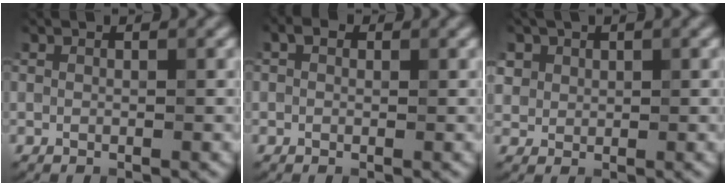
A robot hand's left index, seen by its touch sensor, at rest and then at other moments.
{"total": 0.9, "force": [0.3, 0.6, 0.6], "torque": [-0.008, 0.001, -0.001]}
{"total": 1.5, "force": [0.7, 1.3, 0.3], "torque": [-0.005, -0.006, 0.027]}